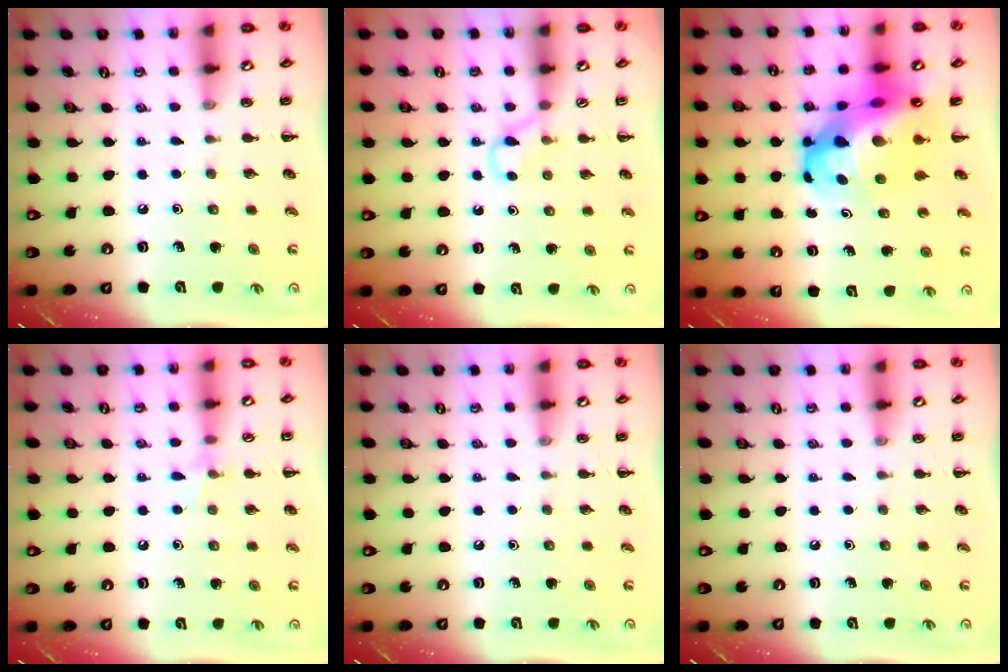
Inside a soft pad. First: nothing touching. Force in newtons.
{"total": 2.7, "press": 2.4, "slide": 1.1}
{"total": 17.0, "press": 16.4, "slide": 4.5}
{"total": 5.7, "press": 5.4, "slide": 1.9}
{"total": 0.0}
{"total": 0.0}